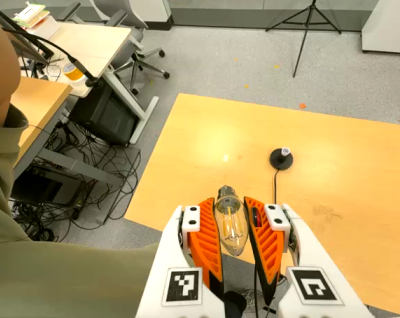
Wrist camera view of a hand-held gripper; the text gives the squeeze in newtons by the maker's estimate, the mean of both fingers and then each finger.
{"total": 19.8, "left": 21.5, "right": 18.2}